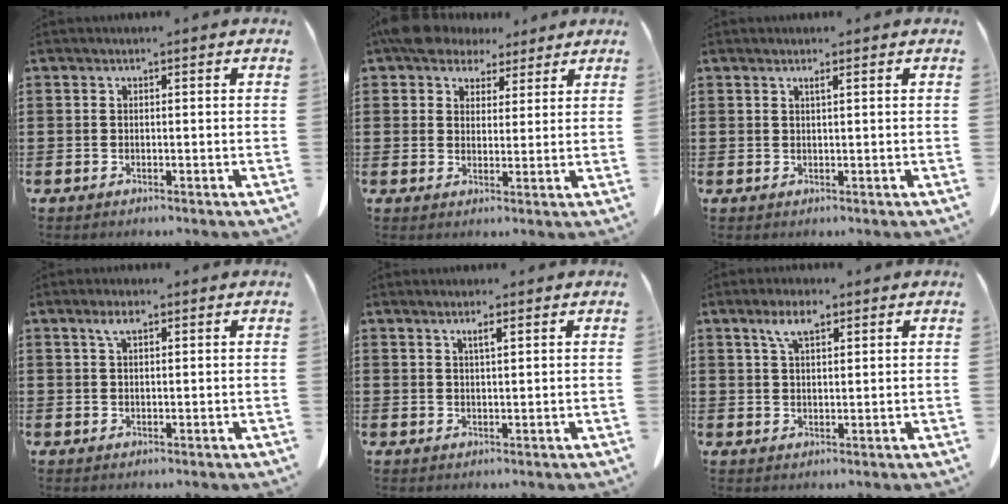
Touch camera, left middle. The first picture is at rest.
{"total": 5.7, "force": [4.8, 2.8, 1.2], "torque": [-0.048, 0.001, 0.092]}
{"total": 0.9, "force": [0.5, 0.0, 0.7], "torque": [-0.015, -0.001, 0.010]}
{"total": 2.6, "force": [1.4, 0.8, 2.1], "torque": [-0.045, 0.006, 0.024]}
{"total": 1.8, "force": [1.2, 0.3, 1.4], "torque": [-0.019, -0.001, 0.018]}
{"total": 4.7, "force": [2.7, 1.5, 3.5], "torque": [-0.077, 0.009, 0.047]}